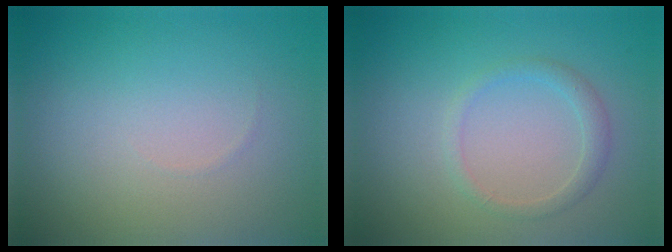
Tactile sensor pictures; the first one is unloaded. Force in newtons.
{"total": 1.5, "press": 1.5, "slide": 0.1}